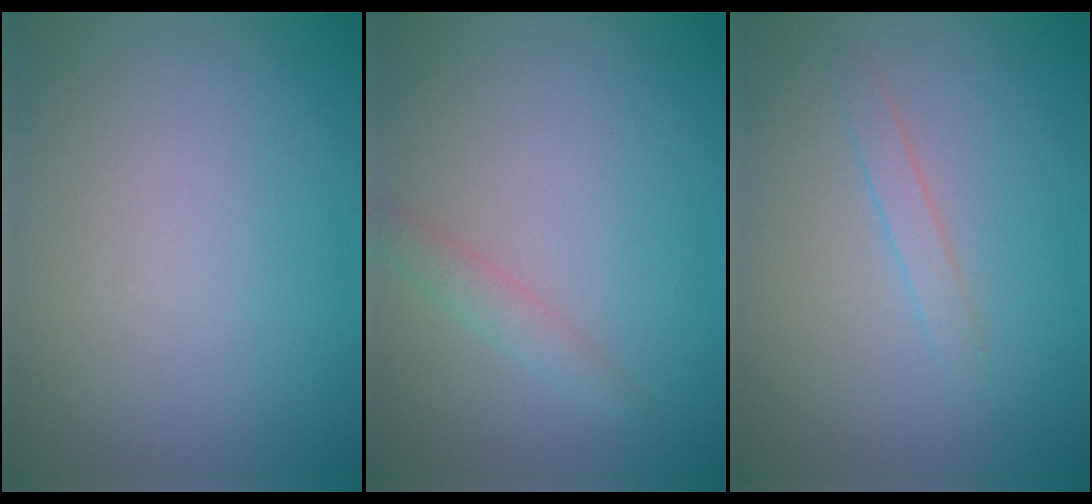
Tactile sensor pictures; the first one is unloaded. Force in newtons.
{"total": 1.5, "press": 1.5, "slide": 0.0}
{"total": 1.1, "press": 1.1, "slide": 0.1}